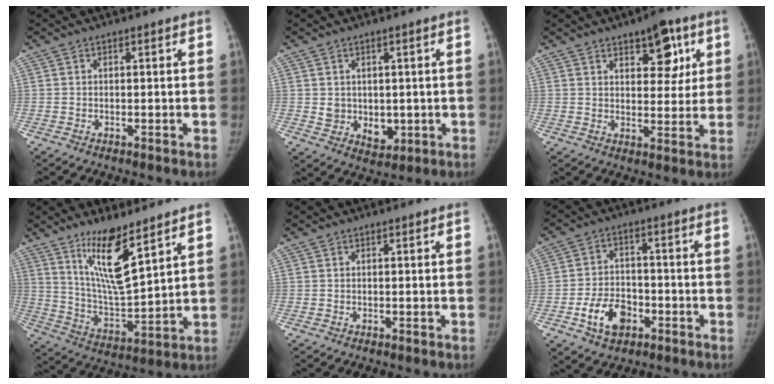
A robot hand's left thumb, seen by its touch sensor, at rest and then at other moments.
{"total": 5.9, "force": [0.3, 4.9, 3.4], "torque": [-0.028, -0.013, 0.024]}
{"total": 9.6, "force": [4.7, 4.8, 6.8], "torque": [-0.055, -0.020, 0.064]}
{"total": 13.5, "force": [8.5, 3.0, 10.0], "torque": [-0.168, -0.068, 0.171]}
{"total": 0.0}
{"total": 8.9, "force": [-3.9, 6.1, 5.3], "torque": [-0.075, 0.024, -0.065]}